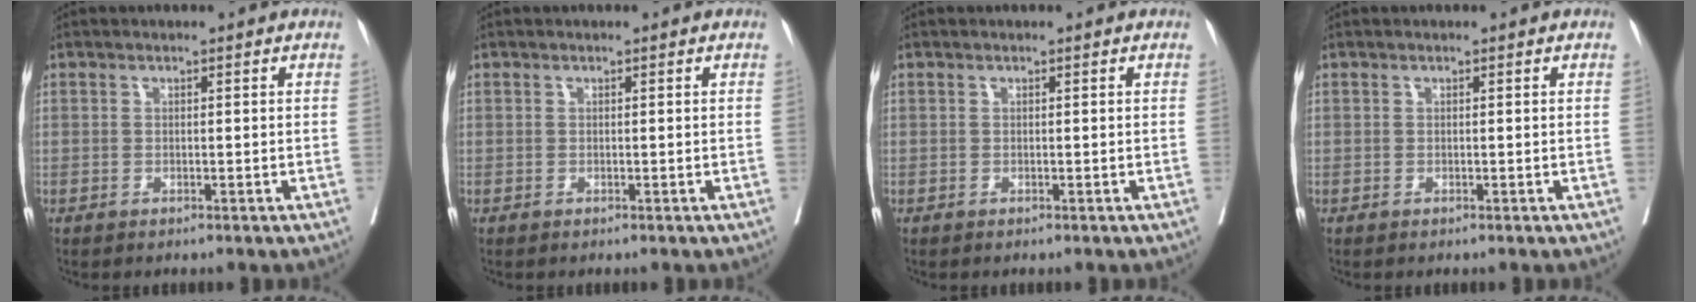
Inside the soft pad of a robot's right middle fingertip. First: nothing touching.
{"total": 0.0}
{"total": 0.0}
{"total": 0.0}